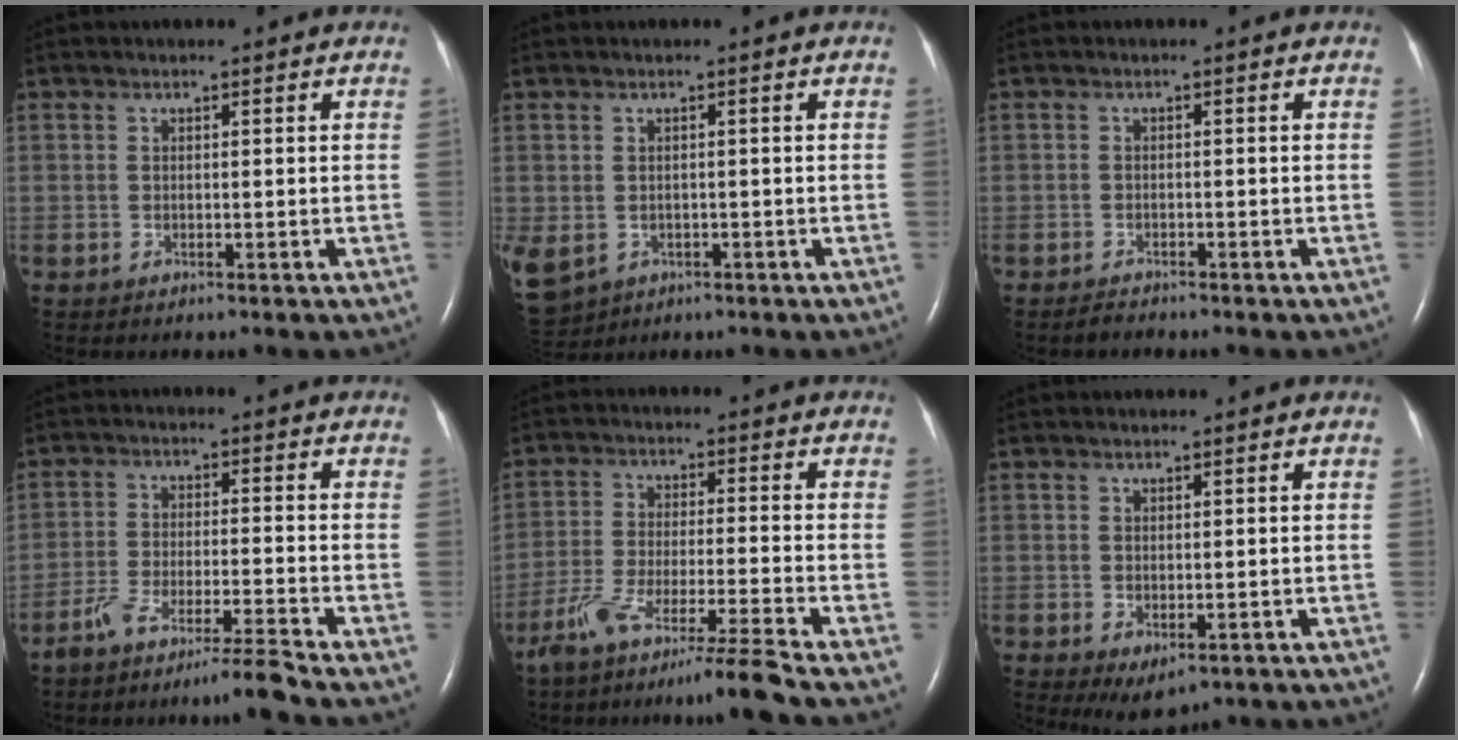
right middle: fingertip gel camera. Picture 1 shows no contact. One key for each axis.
{"total": 15.0, "fx": -5.6, "fy": 12.2, "fz": 6.8, "tx": -0.215, "ty": -0.017, "tz": -0.068}
{"total": 1.2, "fx": -1.1, "fy": 0.3, "fz": 0.2, "tx": -0.012, "ty": -0.003, "tz": -0.018}
{"total": 6.9, "fx": -6.0, "fy": -2.0, "fz": 2.6, "tx": -0.048, "ty": -0.011, "tz": -0.108}
{"total": 11.4, "fx": -9.6, "fy": -3.1, "fz": 5.2, "tx": -0.081, "ty": -0.029, "tz": -0.165}
{"total": 2.7, "fx": -0.7, "fy": 1.5, "fz": 2.2, "tx": -0.035, "ty": -0.009, "tz": 0.005}